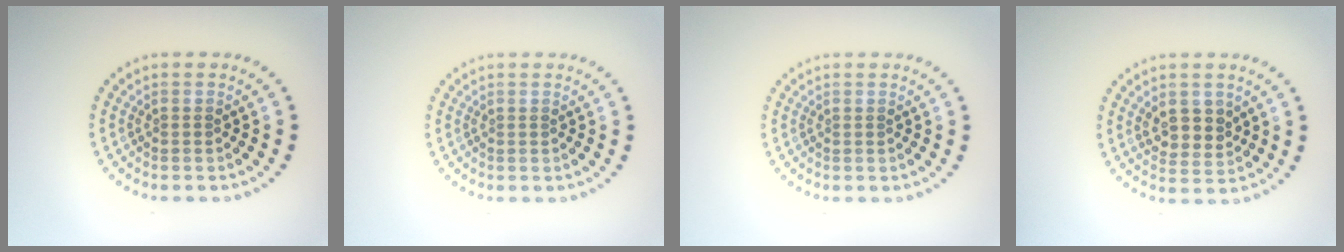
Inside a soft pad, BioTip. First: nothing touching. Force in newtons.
{"total": 0.0}
{"total": 0.0}
{"total": 2.9, "press": 2.7, "slide": 1.0}